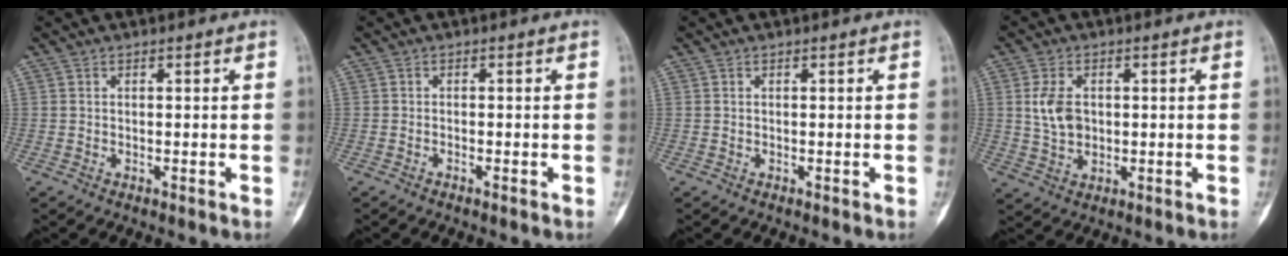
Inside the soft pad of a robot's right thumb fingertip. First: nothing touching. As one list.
[{"total": 0.5, "force": [-0.5, 0.0, 0.2], "torque": [-0.005, 0.002, -0.010]}, {"total": 0.0}, {"total": 6.2, "force": [0.6, 4.2, 4.6], "torque": [-0.082, 0.001, 0.016]}]